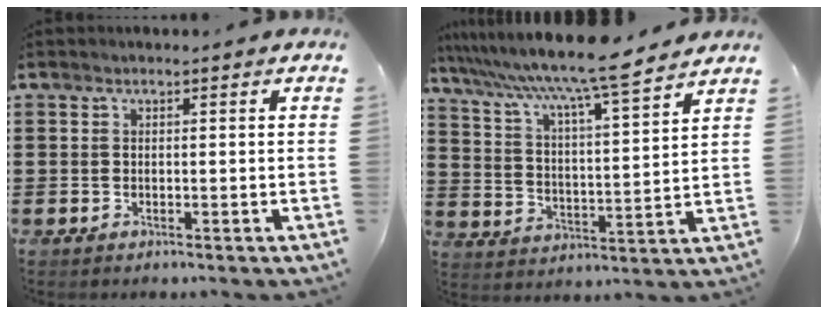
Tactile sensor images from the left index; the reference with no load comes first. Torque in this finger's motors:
{"motor_torque": [1.46, -0.68, 0.80, 0.21]}